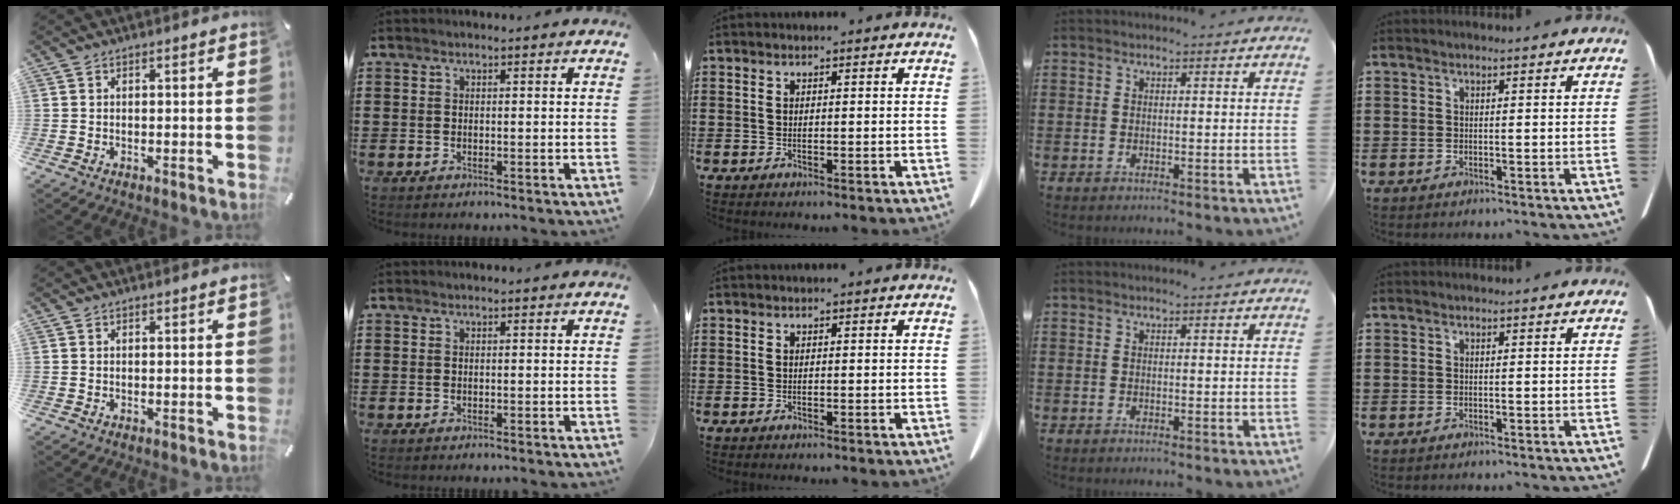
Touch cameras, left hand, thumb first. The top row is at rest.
{}